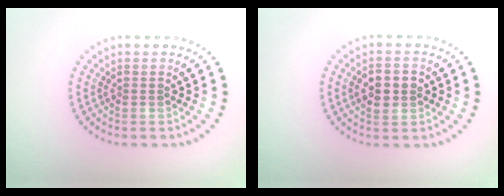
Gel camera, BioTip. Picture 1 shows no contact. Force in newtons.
{"total": 3.0, "press": 3.0, "slide": 0.1}